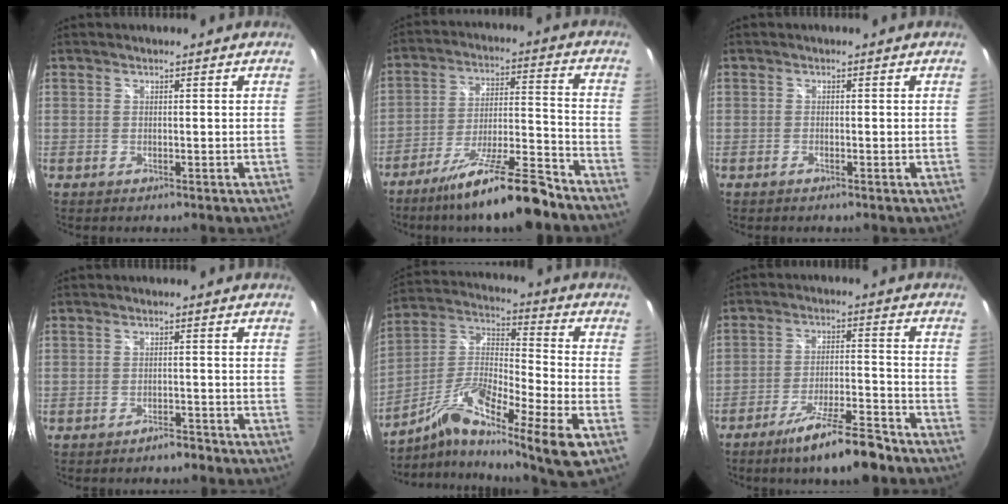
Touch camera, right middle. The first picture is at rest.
{"total": 15.9, "force": [-13.1, 0.8, 9.0], "torque": [-0.166, -0.013, -0.215]}
{"total": 0.6, "force": [-0.5, 0.0, 0.3], "torque": [-0.004, -0.001, -0.012]}
{"total": 1.9, "force": [-1.8, 0.5, 0.5], "torque": [-0.014, 0.000, -0.025]}
{"total": 18.9, "force": [-9.9, 1.6, 16.0], "torque": [-0.276, -0.026, -0.184]}
{"total": 11.4, "force": [-9.0, 0.9, 7.0], "torque": [-0.135, -0.011, -0.145]}